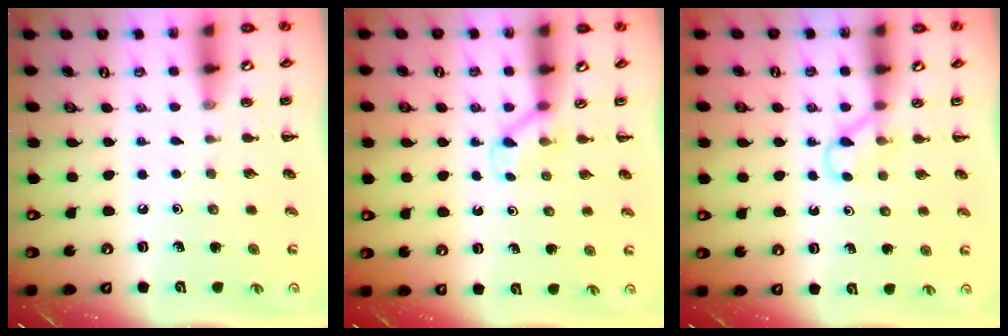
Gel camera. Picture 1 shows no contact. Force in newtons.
{"total": 3.0, "press": 2.8, "slide": 1.1}
{"total": 3.2, "press": 3.0, "slide": 1.0}